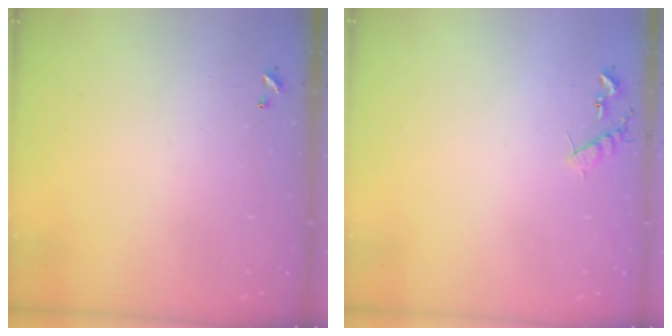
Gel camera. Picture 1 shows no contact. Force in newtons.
{"total": 7.6, "press": 7.6, "slide": 0.4}